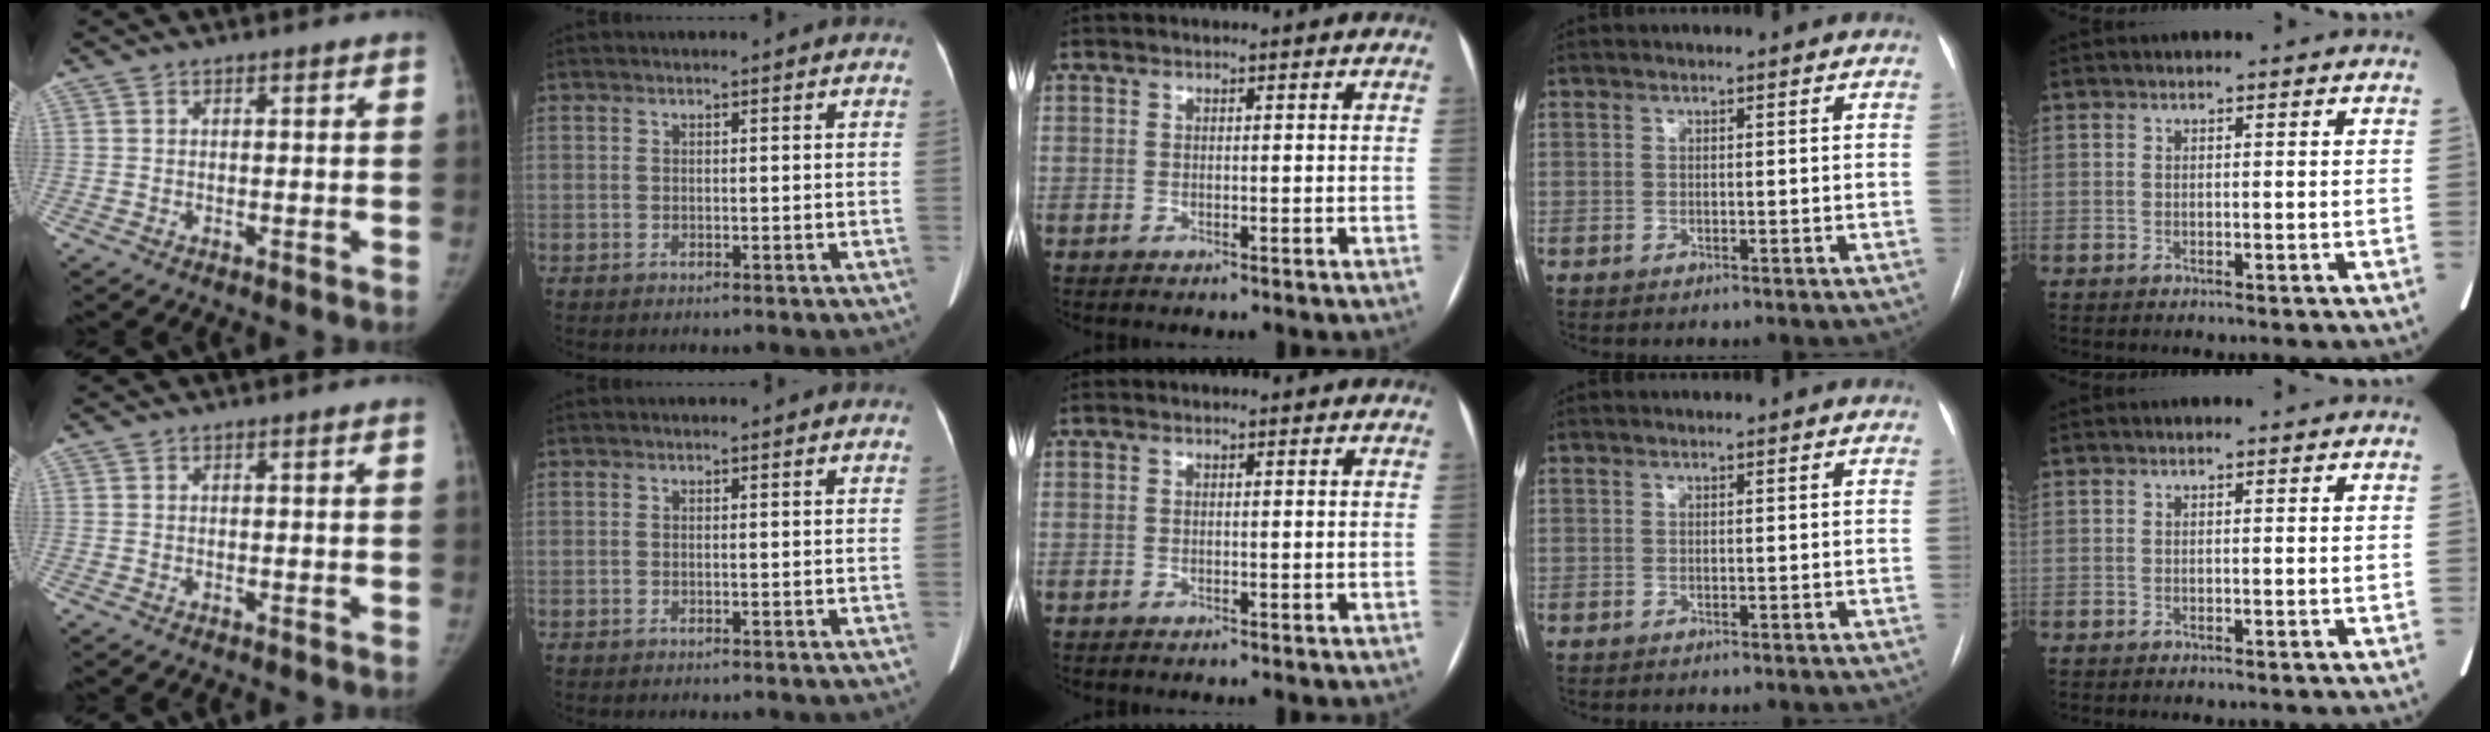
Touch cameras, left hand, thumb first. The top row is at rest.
{}